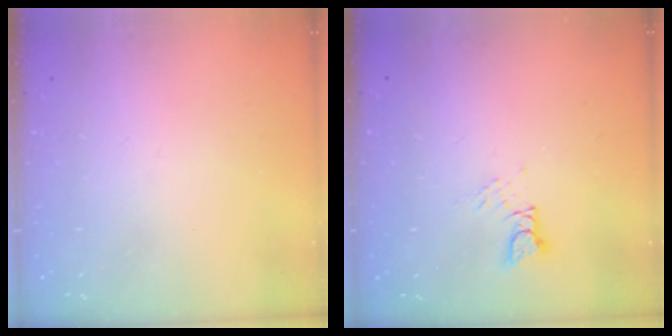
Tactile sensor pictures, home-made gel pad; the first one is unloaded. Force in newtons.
{"total": 2.9, "press": 2.9, "slide": 0.3}